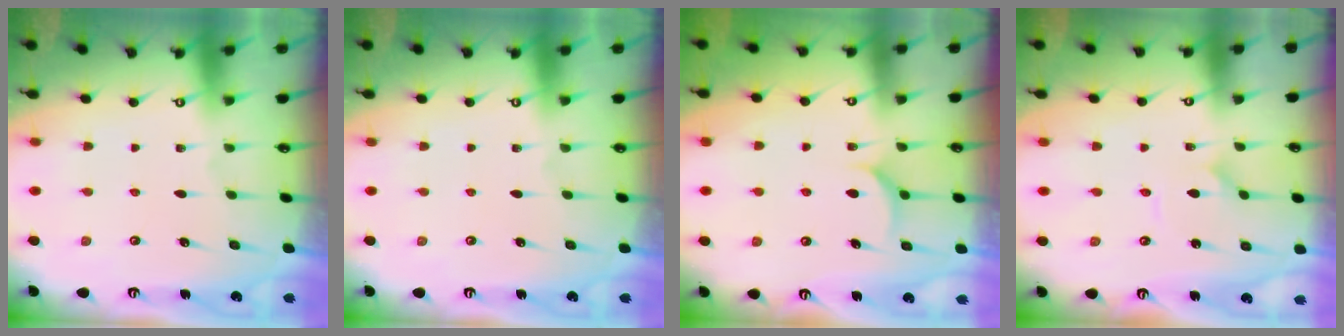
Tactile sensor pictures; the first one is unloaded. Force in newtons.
{"total": 0.0}
{"total": 6.1, "press": 6.1, "slide": 0.6}
{"total": 1.9, "press": 1.9, "slide": 0.0}